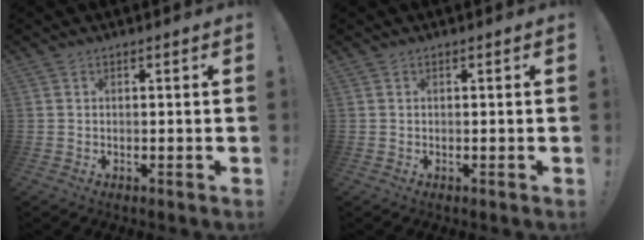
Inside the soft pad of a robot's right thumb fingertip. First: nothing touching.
{"total": 0.0}